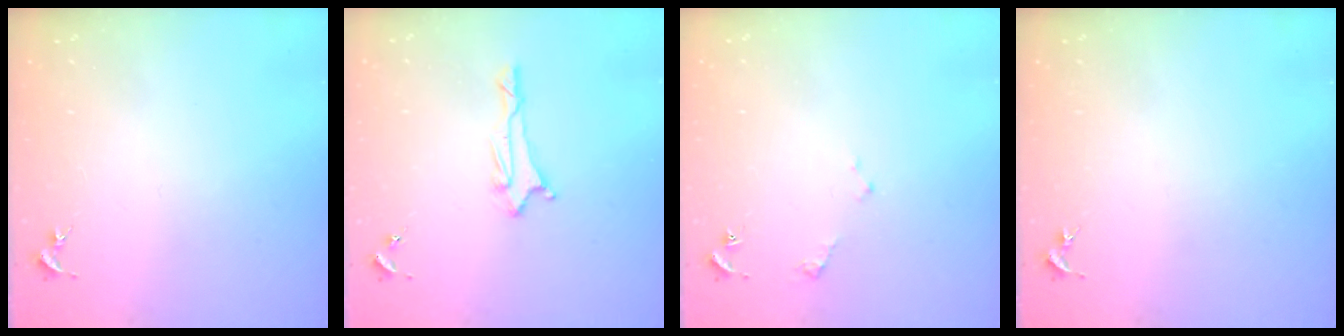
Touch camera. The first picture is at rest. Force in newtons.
{"total": 1.9, "press": 1.9, "slide": 0.5}
{"total": 2.3, "press": 2.2, "slide": 0.3}
{"total": 0.0}